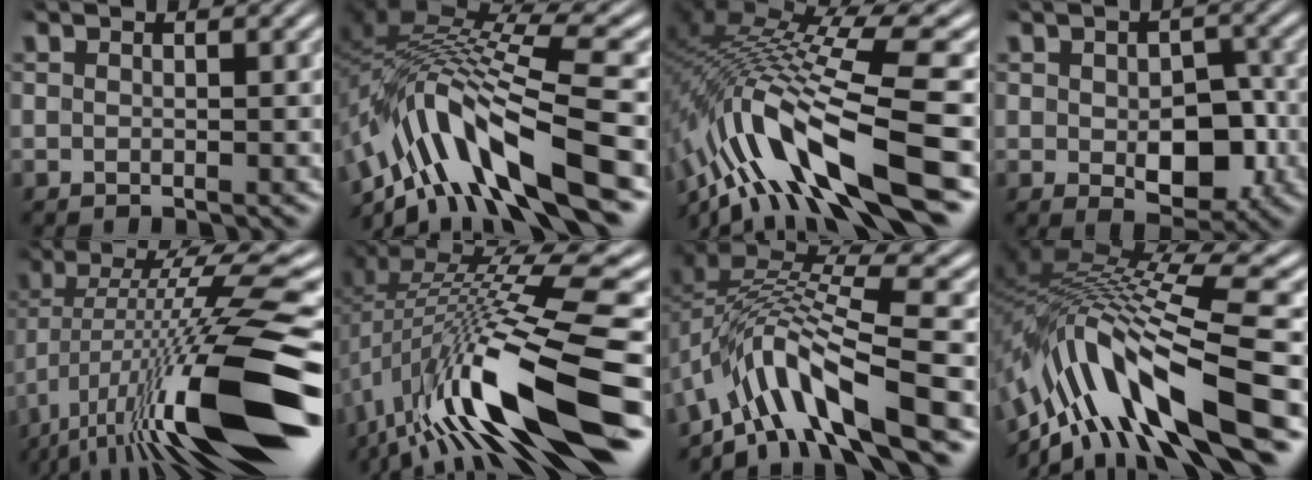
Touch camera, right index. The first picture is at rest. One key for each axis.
{"total": 12.0, "fx": -3.4, "fy": 6.9, "fz": 9.2, "tx": -0.199, "ty": -0.032, "tz": -0.041}
{"total": 11.8, "fx": -3.0, "fy": 5.9, "fz": 9.8, "tx": -0.210, "ty": -0.036, "tz": -0.030}
{"total": 5.2, "fx": -1.0, "fy": 3.2, "fz": 4.0, "tx": -0.055, "ty": -0.027, "tz": -0.003}
{"total": 14.2, "fx": -1.5, "fy": 4.2, "fz": 13.5, "tx": -0.205, "ty": -0.005, "tz": -0.003}
{"total": 11.3, "fx": -2.3, "fy": 3.8, "fz": 10.5, "tx": -0.181, "ty": -0.011, "tz": -0.017}
{"total": 9.0, "fx": -3.1, "fy": 4.8, "fz": 7.0, "tx": -0.145, "ty": -0.024, "tz": -0.040}
{"total": 13.1, "fx": -2.8, "fy": 7.0, "fz": 10.6, "tx": -0.210, "ty": -0.024, "tz": -0.033}